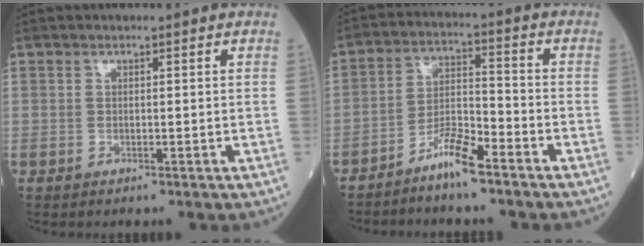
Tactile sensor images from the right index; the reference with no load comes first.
{"total": 6.3, "force": [-4.9, 0.6, 3.9], "torque": [-0.074, -0.001, -0.096]}